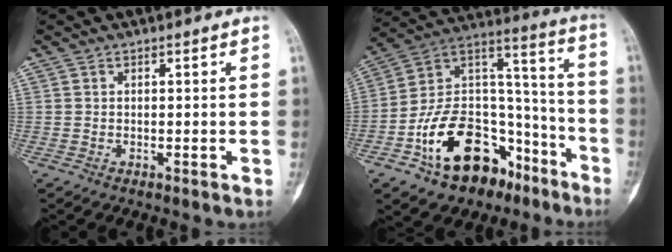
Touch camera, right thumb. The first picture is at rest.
{"total": 24.2, "force": [-12.8, 14.9, 14.1], "torque": [-0.204, 0.106, -0.205]}